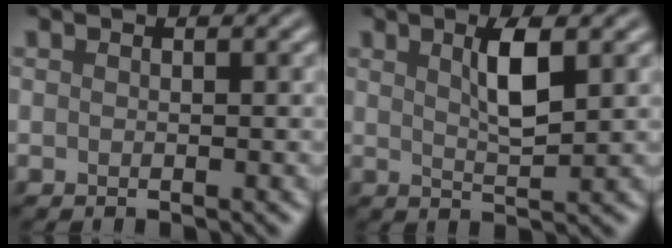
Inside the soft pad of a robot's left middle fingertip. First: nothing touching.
{"total": 3.0, "force": [0.9, 0.6, 2.8], "torque": [-0.051, -0.001, 0.023]}